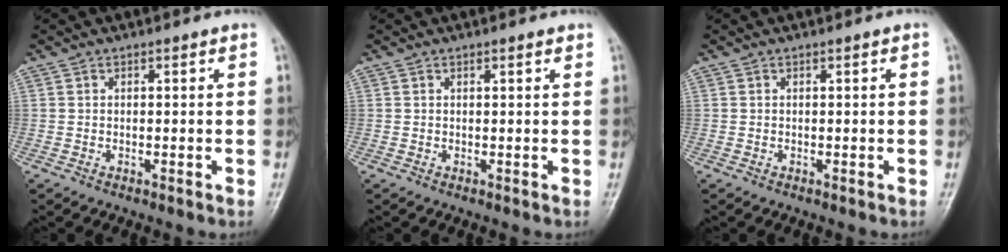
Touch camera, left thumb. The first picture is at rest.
{"total": 0.7, "force": [0.5, 0.1, 0.5], "torque": [-0.006, 0.000, 0.006]}
{"total": 0.0}